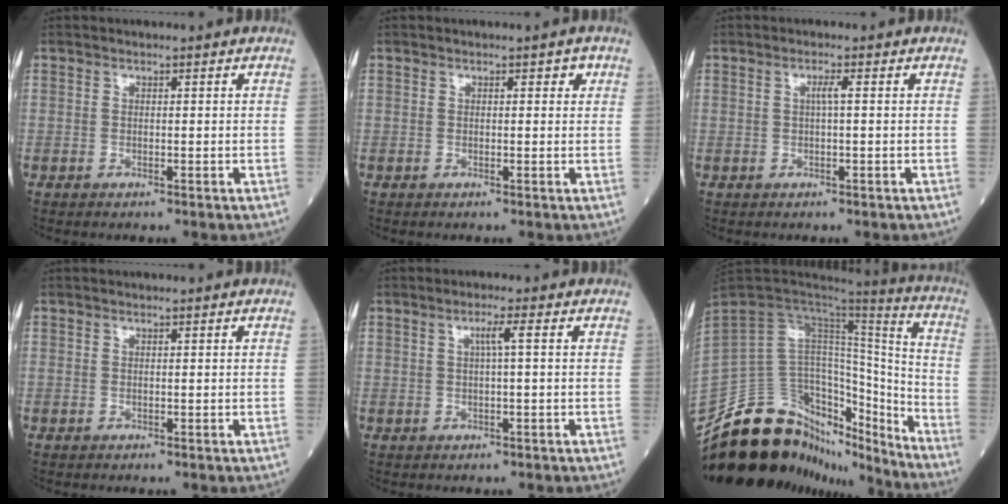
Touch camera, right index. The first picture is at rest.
{"total": 1.1, "force": [0.5, 0.6, 0.7], "torque": [-0.004, 0.005, 0.003]}
{"total": 1.4, "force": [0.2, -0.1, 1.4], "torque": [-0.027, 0.002, 0.002]}
{"total": 0.0}
{"total": 2.1, "force": [0.4, -0.3, 2.1], "torque": [-0.037, 0.003, 0.007]}
{"total": 26.3, "force": [-22.8, 8.9, 9.5], "torque": [-0.172, 0.041, -0.363]}